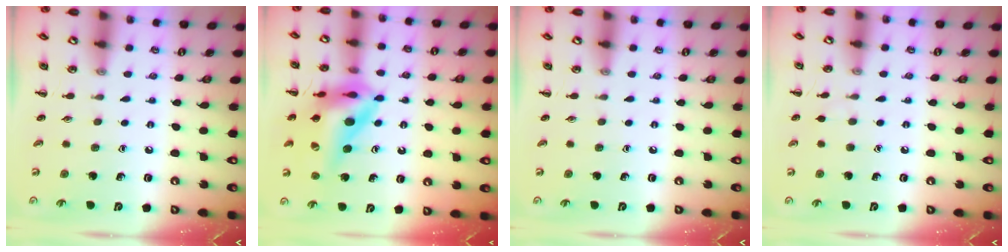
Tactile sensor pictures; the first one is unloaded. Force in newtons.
{"total": 17.0, "press": 16.1, "slide": 5.3}
{"total": 0.0}
{"total": 3.9, "press": 3.5, "slide": 1.5}